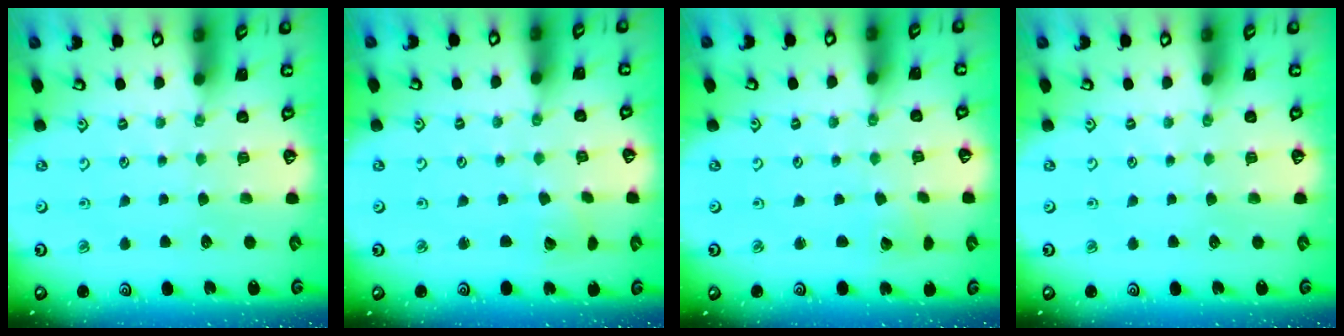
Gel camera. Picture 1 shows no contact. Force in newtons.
{"total": 2.4, "press": 2.4, "slide": 0.1}
{"total": 2.4, "press": 2.4, "slide": 0.2}
{"total": 0.0}